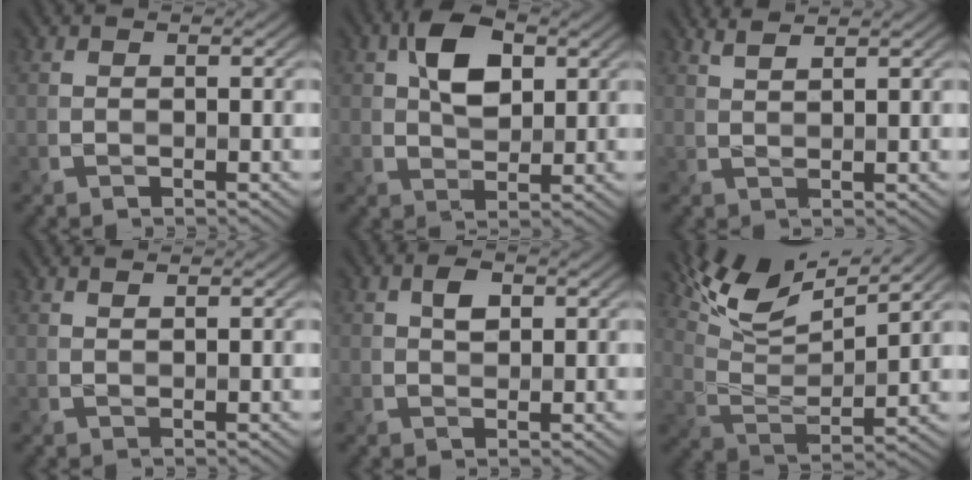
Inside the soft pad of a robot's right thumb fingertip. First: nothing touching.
{"total": 6.6, "force": [2.2, 3.9, 4.8], "torque": [-0.089, 0.006, 0.033]}
{"total": 2.2, "force": [1.8, 0.4, 1.2], "torque": [-0.021, 0.008, 0.032]}
{"total": 0.8, "force": [0.8, -0.1, 0.3], "torque": [-0.014, 0.002, 0.013]}
{"total": 1.9, "force": [0.8, 1.2, 1.3], "torque": [-0.026, 0.003, 0.013]}
{"total": 11.2, "force": [8.1, 2.9, 7.2], "torque": [-0.157, 0.013, 0.150]}